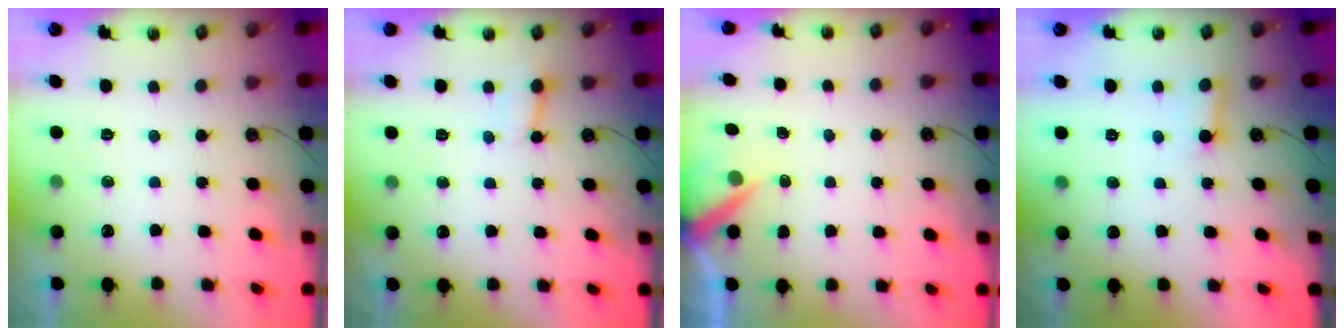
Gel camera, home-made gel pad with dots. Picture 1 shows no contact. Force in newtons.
{"total": 2.5, "press": 2.5, "slide": 0.4}
{"total": 5.4, "press": 5.4, "slide": 0.5}
{"total": 2.7, "press": 2.7, "slide": 0.1}